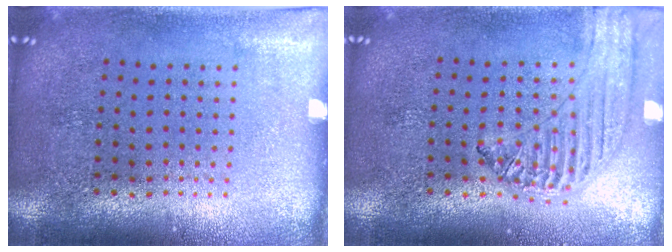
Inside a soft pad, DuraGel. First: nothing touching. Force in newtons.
{"total": 1.3, "press": 1.3, "slide": 0.2}